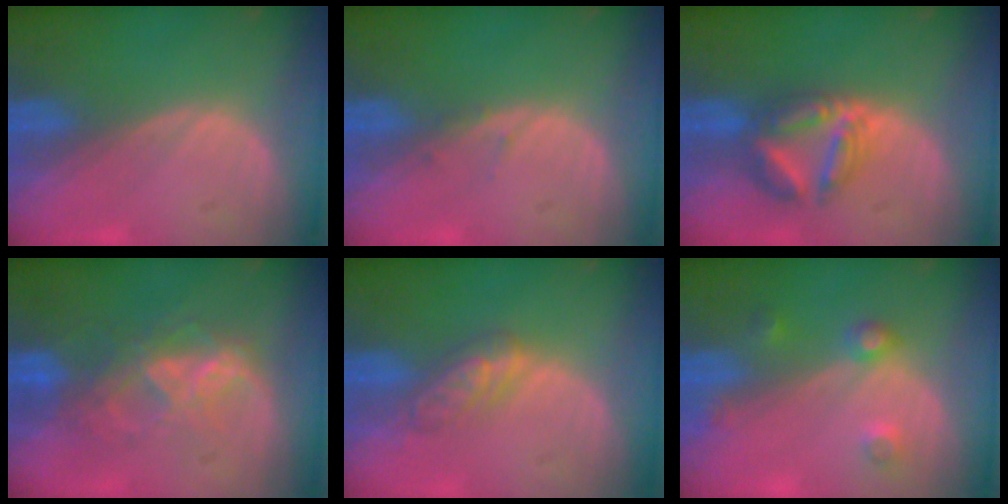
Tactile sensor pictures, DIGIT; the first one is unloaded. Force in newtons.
{"total": 0.8, "press": 0.7, "slide": 0.3}
{"total": 6.4, "press": 6.4, "slide": 0.3}
{"total": 6.9, "press": 6.6, "slide": 1.9}
{"total": 4.6, "press": 4.5, "slide": 1.0}
{"total": 3.6, "press": 3.4, "slide": 1.3}